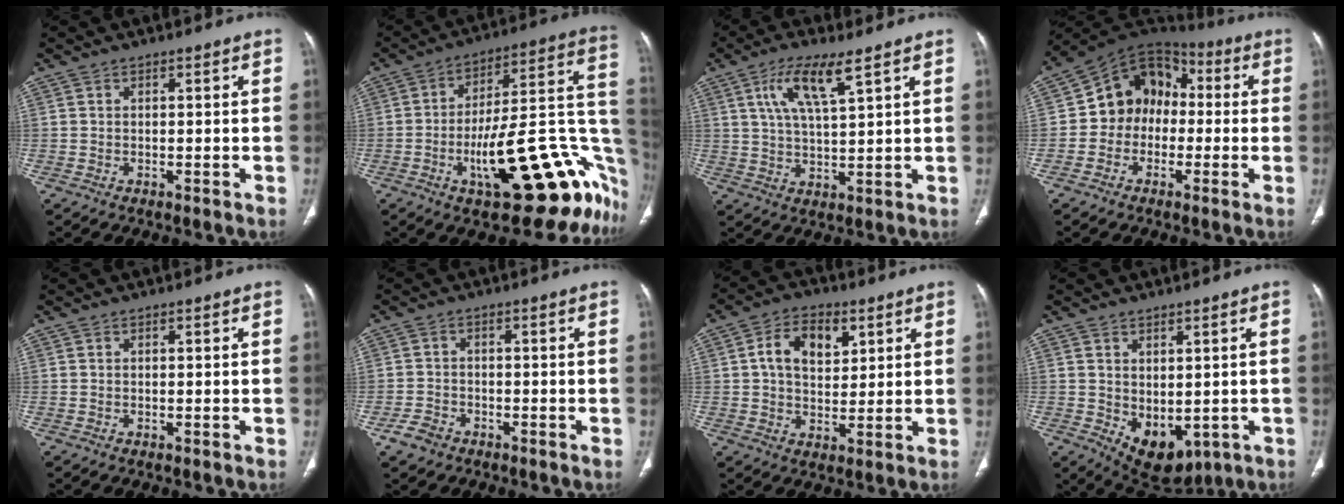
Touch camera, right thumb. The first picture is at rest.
{"total": 30.6, "force": [-9.8, 10.6, 27.0], "torque": [-0.278, 0.060, -0.129]}
{"total": 8.6, "force": [4.4, 1.9, 7.1], "torque": [-0.143, -0.017, 0.090]}
{"total": 12.9, "force": [-0.7, 10.6, 7.3], "torque": [-0.076, 0.042, -0.030]}
{"total": 0.0}
{"total": 3.6, "force": [-2.3, 2.4, 1.3], "torque": [-0.024, 0.012, -0.040]}
{"total": 9.6, "force": [3.1, 6.2, 6.6], "torque": [-0.086, -0.003, 0.050]}
{"total": 7.6, "force": [-1.3, 4.8, 5.8], "torque": [-0.066, -0.003, 0.007]}